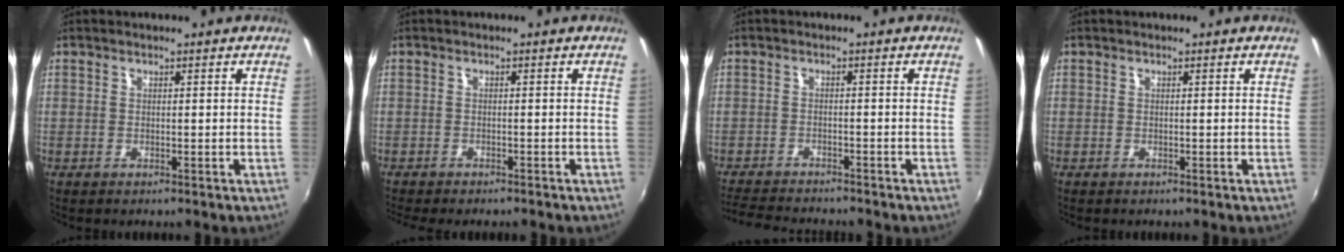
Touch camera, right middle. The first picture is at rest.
{"total": 4.4, "force": [-3.9, 0.9, 1.8], "torque": [-0.045, -0.020, -0.063]}
{"total": 8.1, "force": [-7.6, 1.1, 2.6], "torque": [-0.076, -0.014, -0.127]}
{"total": 0.0}